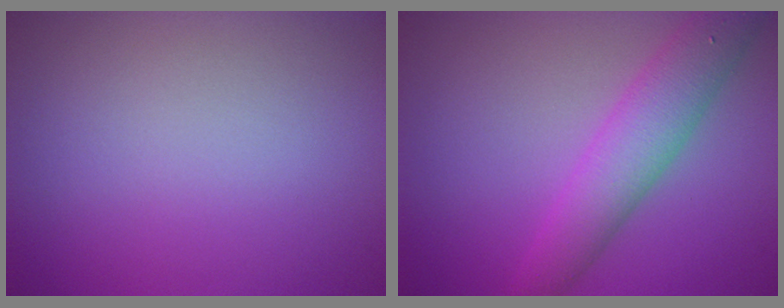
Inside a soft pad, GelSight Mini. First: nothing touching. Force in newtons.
{"total": 4.3, "press": 4.3, "slide": 0.1}